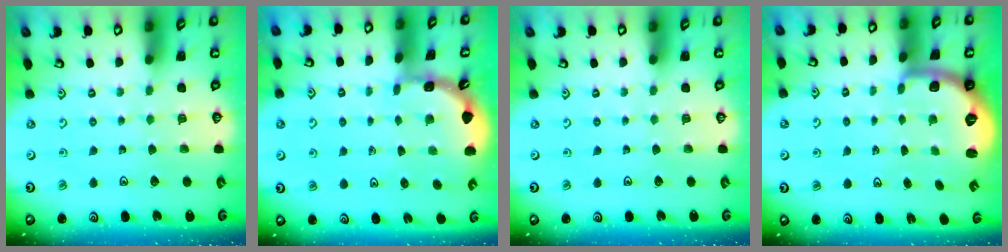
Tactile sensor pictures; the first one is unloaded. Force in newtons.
{"total": 1.8, "press": 1.8, "slide": 0.1}
{"total": 0.0}
{"total": 1.9, "press": 1.8, "slide": 0.4}